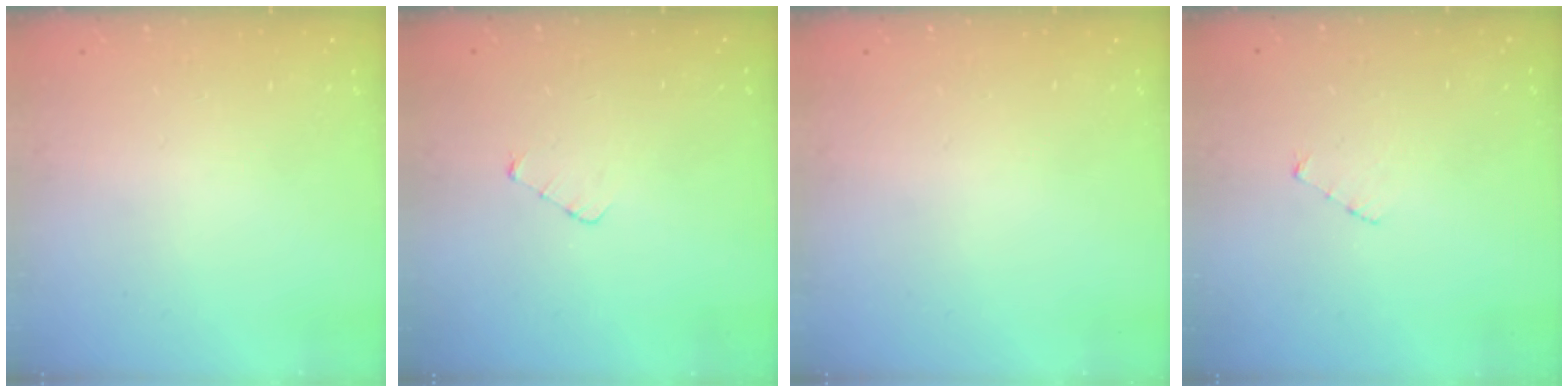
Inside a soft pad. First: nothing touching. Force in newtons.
{"total": 3.1, "press": 3.1, "slide": 0.4}
{"total": 0.0}
{"total": 2.6, "press": 2.6, "slide": 0.3}